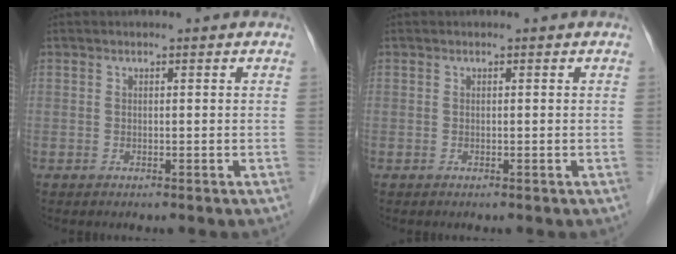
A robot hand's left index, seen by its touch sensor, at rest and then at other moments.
{"total": 0.0}